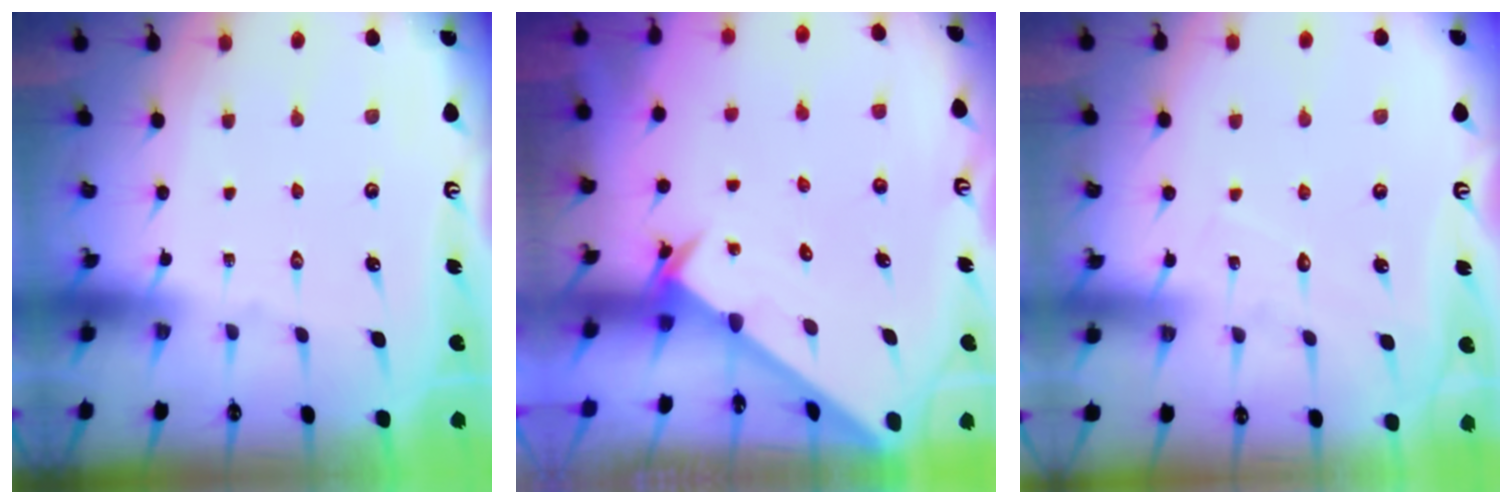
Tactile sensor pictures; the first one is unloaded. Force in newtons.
{"total": 2.2, "press": 2.2, "slide": 0.2}
{"total": 4.1, "press": 4.1, "slide": 0.5}